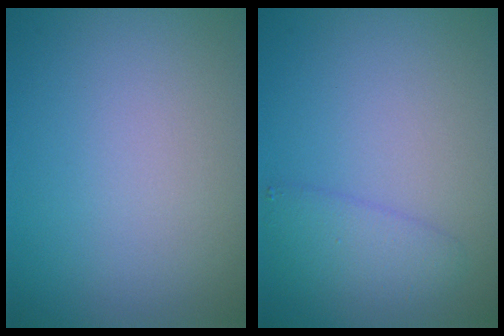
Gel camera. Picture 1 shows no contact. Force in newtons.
{"total": 2.3, "press": 2.3, "slide": 0.1}